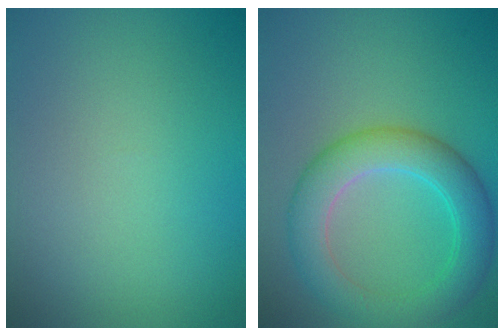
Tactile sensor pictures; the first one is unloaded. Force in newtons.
{"total": 5.9, "press": 5.9, "slide": 0.0}